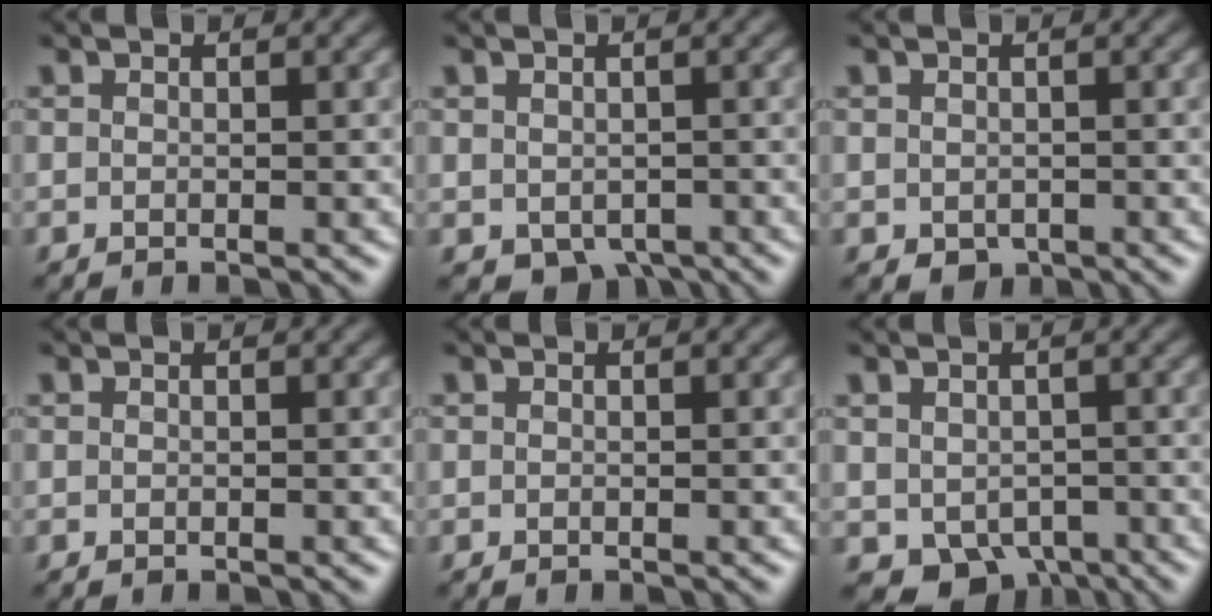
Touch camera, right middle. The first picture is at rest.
{"total": 2.6, "force": [-1.4, 1.8, 1.4], "torque": [-0.018, -0.015, -0.010]}
{"total": 0.8, "force": [-0.4, 0.6, 0.3], "torque": [-0.005, -0.006, -0.003]}
{"total": 0.0}
{"total": 0.0}
{"total": 4.2, "force": [-1.6, 3.1, 2.2], "torque": [-0.032, -0.021, -0.007]}